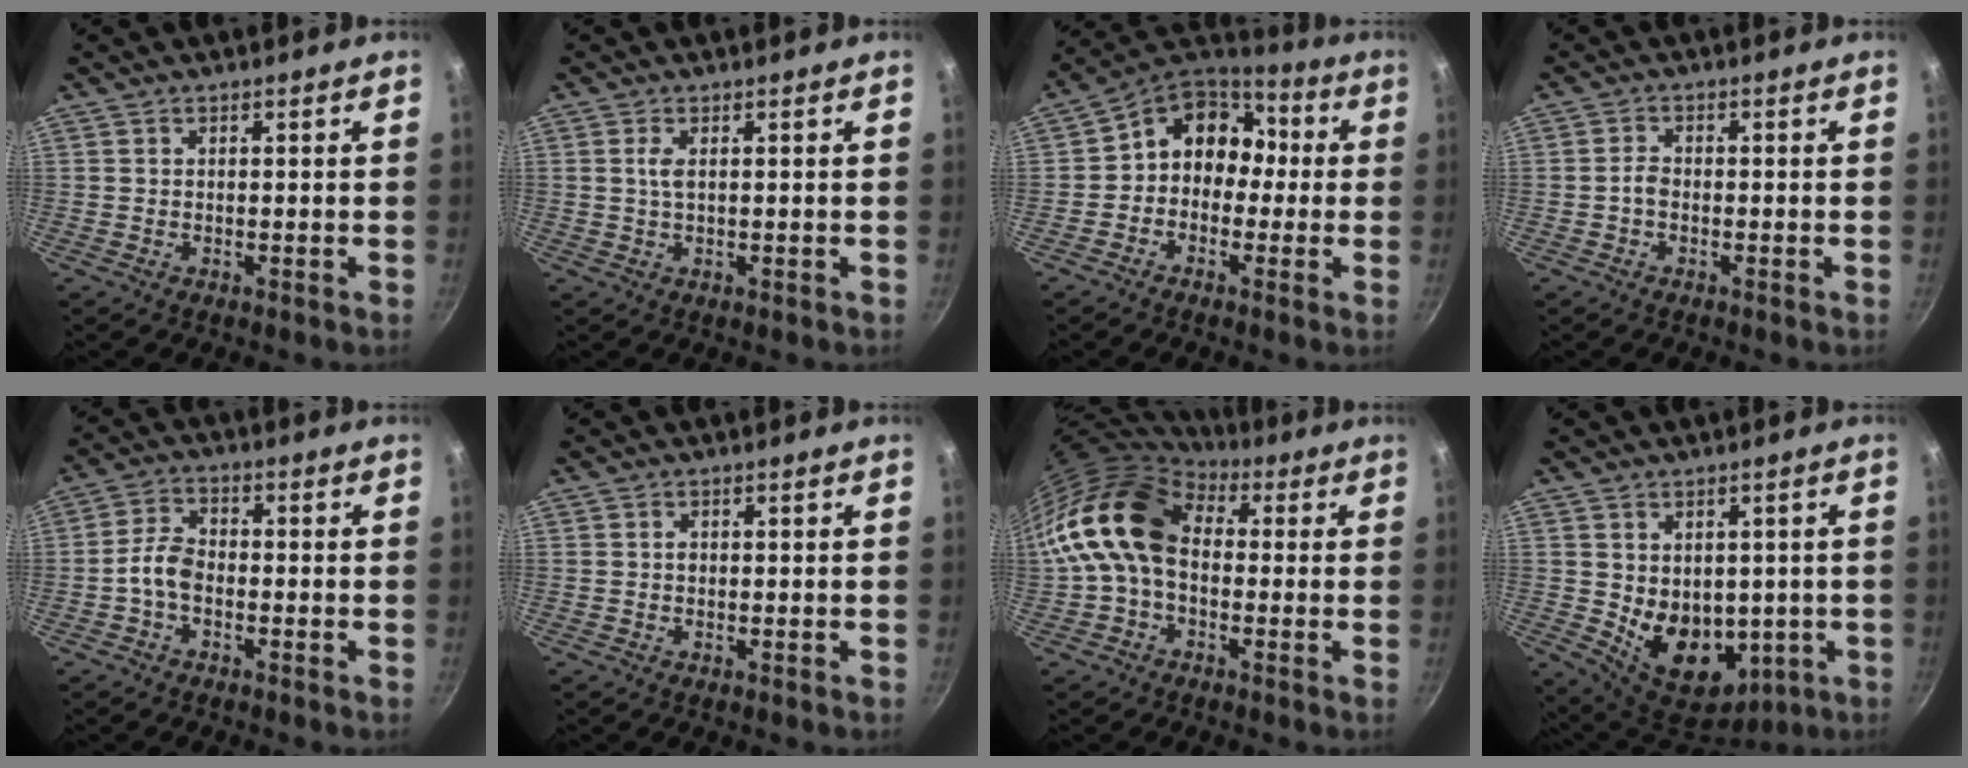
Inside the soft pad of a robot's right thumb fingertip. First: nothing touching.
{"total": 1.9, "force": [0.4, 0.7, 1.7], "torque": [-0.037, 0.001, 0.009]}
{"total": 11.7, "force": [-0.4, 9.9, 6.1], "torque": [-0.048, 0.051, -0.030]}
{"total": 1.8, "force": [-0.7, 1.1, 1.3], "torque": [-0.025, 0.012, -0.018]}
{"total": 4.9, "force": [-1.8, 3.1, 3.5], "torque": [-0.064, 0.028, -0.043]}
{"total": 0.7, "force": [0.0, 0.6, 0.4], "torque": [-0.006, 0.004, 0.000]}
{"total": 14.8, "force": [0.6, 10.5, 10.4], "torque": [-0.169, 0.032, -0.009]}
{"total": 13.7, "force": [-0.7, 10.1, 9.2], "torque": [-0.110, -0.027, 0.019]}